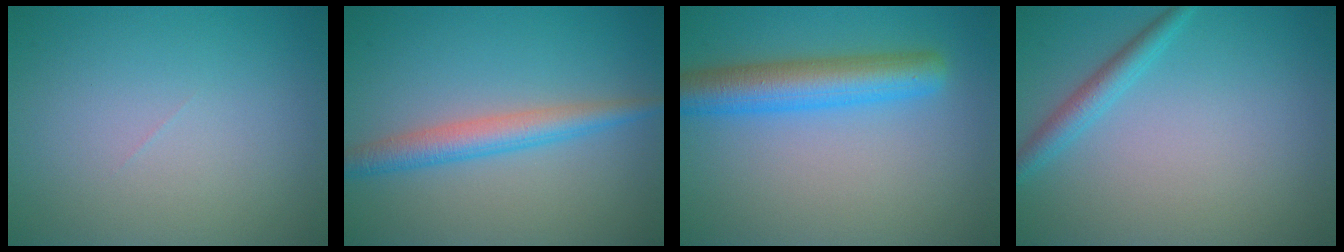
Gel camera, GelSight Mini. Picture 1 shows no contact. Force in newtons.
{"total": 3.4, "press": 3.4, "slide": 0.1}
{"total": 5.7, "press": 5.7, "slide": 0.1}
{"total": 2.1, "press": 2.1, "slide": 0.1}